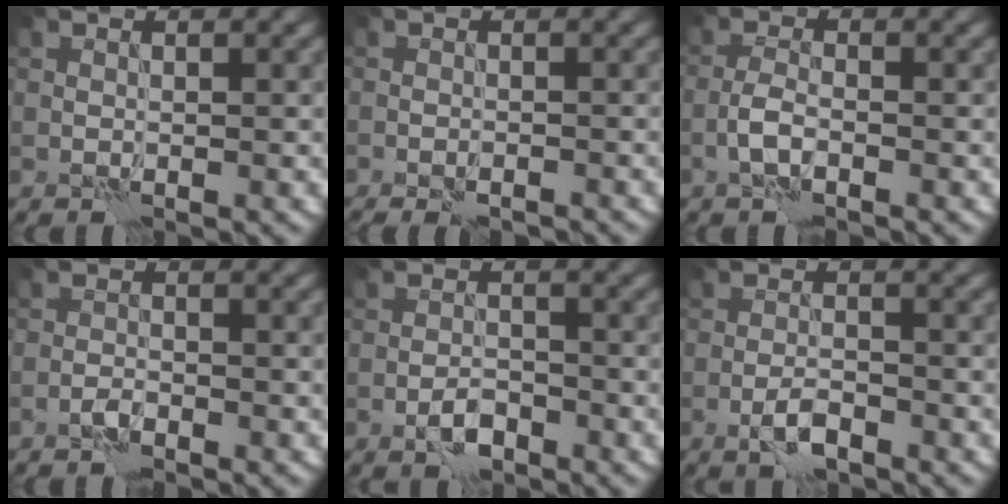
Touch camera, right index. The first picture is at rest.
{"total": 2.3, "force": [-2.0, 0.3, 1.1], "torque": [-0.026, 0.002, -0.029]}
{"total": 2.0, "force": [-0.9, 0.6, 1.6], "torque": [-0.034, 0.006, -0.024]}
{"total": 0.9, "force": [-0.7, 0.2, 0.5], "torque": [-0.011, 0.004, -0.017]}
{"total": 2.2, "force": [-1.3, 0.9, 1.5], "torque": [-0.025, 0.004, -0.028]}
{"total": 2.2, "force": [-1.3, 0.6, 1.6], "torque": [-0.032, 0.003, -0.029]}